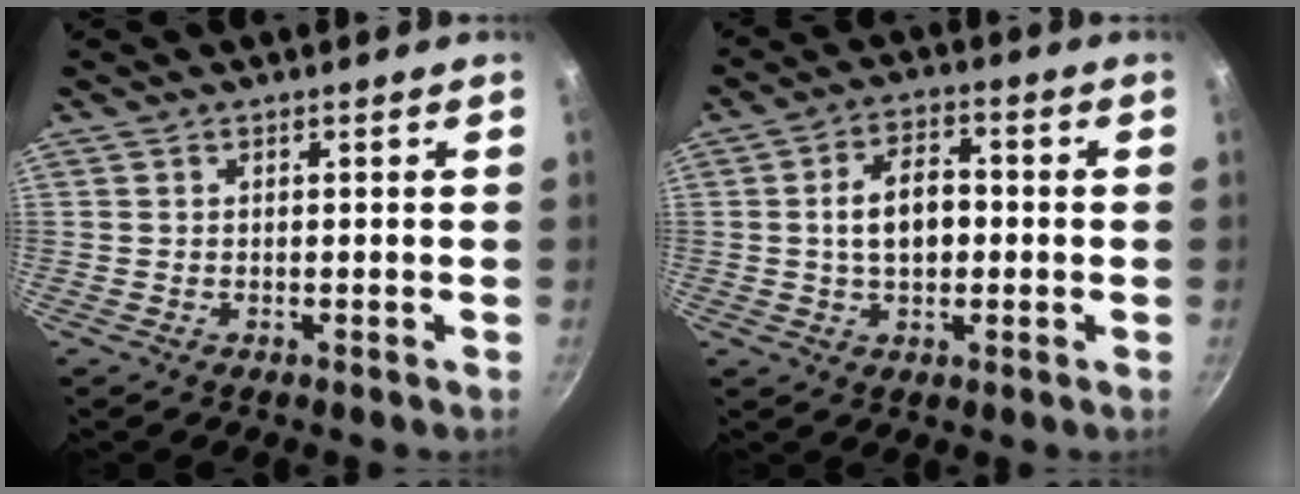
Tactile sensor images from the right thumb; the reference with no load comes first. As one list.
[{"total": 8.6, "force": [-0.1, 5.2, 6.8], "torque": [-0.095, 0.021, -0.006]}]